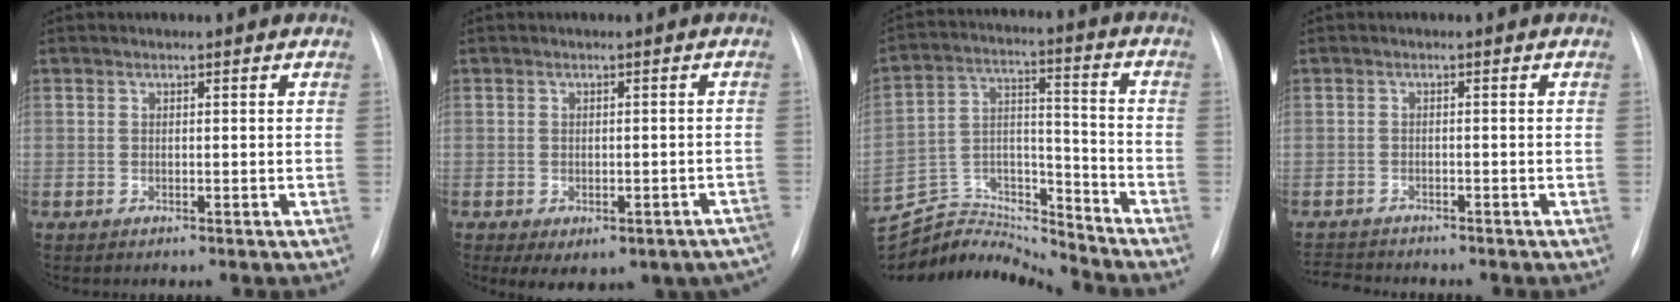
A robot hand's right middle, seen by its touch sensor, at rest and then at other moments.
{"total": 8.1, "force": [-5.5, 3.3, 4.9], "torque": [-0.047, 0.017, -0.066]}
{"total": 15.8, "force": [-15.8, 0.7, 0.6], "torque": [-0.011, 0.048, -0.279]}
{"total": 4.0, "force": [-4.0, 0.4, 0.4], "torque": [-0.009, -0.015, -0.065]}